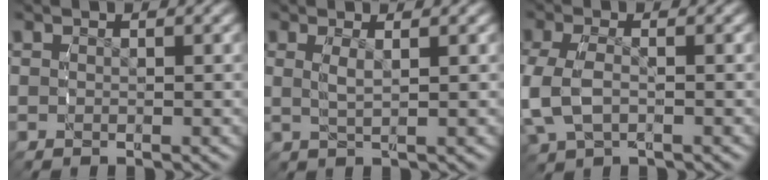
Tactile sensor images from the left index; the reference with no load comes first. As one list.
[{"total": 1.4, "force": [0.5, 0.0, 1.3], "torque": [-0.033, -0.008, 0.015]}, {"total": 3.5, "force": [-0.8, 2.4, 2.5], "torque": [-0.083, -0.015, -0.002]}]